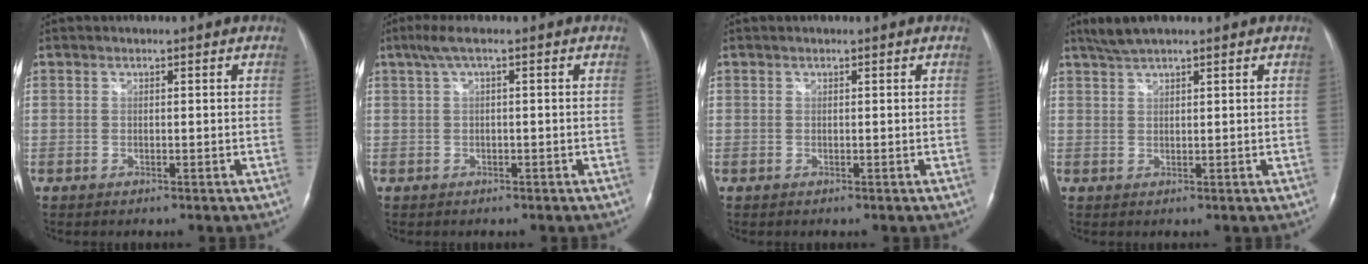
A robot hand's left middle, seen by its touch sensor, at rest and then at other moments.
{"total": 2.6, "force": [0.9, 0.0, 2.4], "torque": [-0.056, 0.027, 0.022]}
{"total": 0.0}
{"total": 3.7, "force": [3.1, 0.3, 2.0], "torque": [-0.048, 0.013, 0.062]}